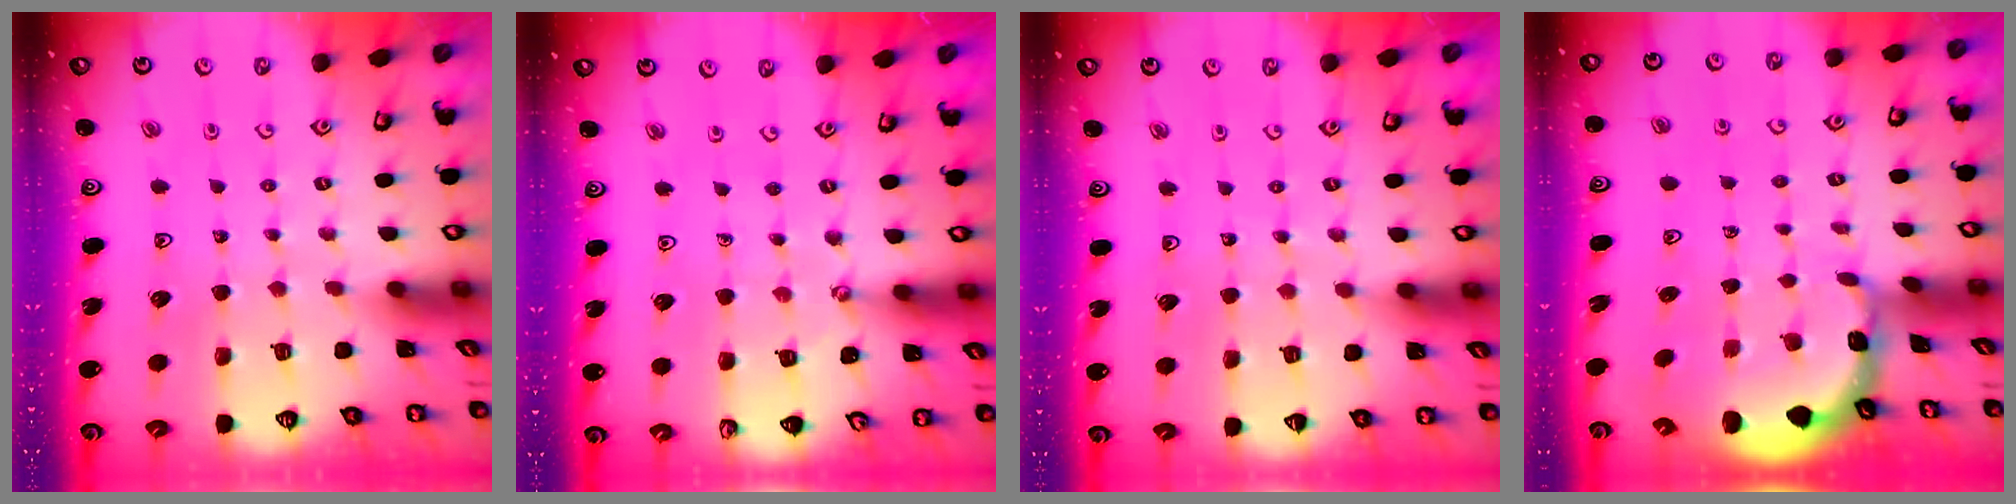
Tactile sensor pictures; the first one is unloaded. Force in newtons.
{"total": 1.9, "press": 1.9, "slide": 0.2}
{"total": 2.0, "press": 2.0, "slide": 0.2}
{"total": 1.4, "press": 1.4, "slide": 0.0}